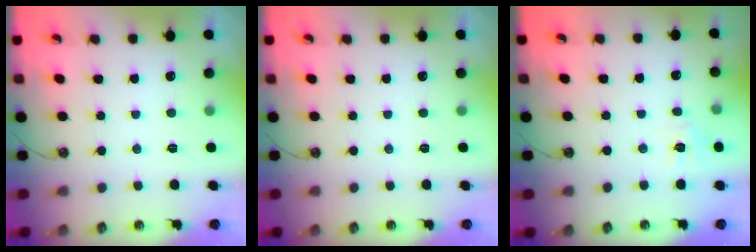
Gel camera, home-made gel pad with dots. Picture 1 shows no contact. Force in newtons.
{"total": 0.0}
{"total": 5.3, "press": 5.2, "slide": 0.6}